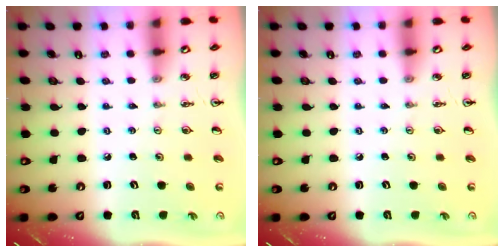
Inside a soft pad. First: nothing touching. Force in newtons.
{"total": 0.0}